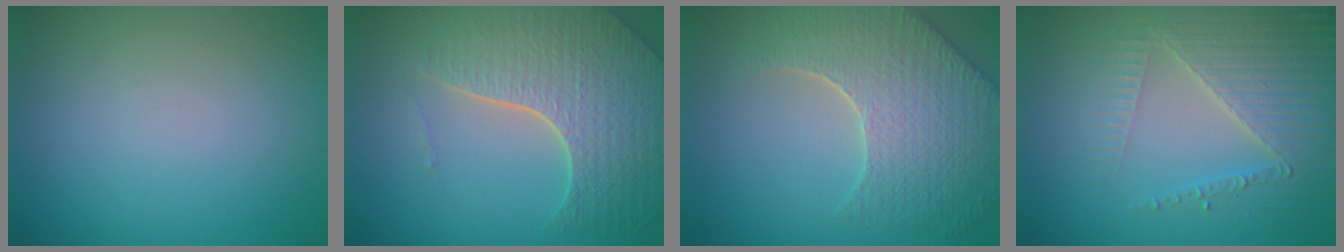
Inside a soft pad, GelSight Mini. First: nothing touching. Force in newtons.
{"total": 7.7, "press": 5.6, "slide": 5.3}
{"total": 8.0, "press": 5.9, "slide": 5.4}
{"total": 4.3, "press": 4.1, "slide": 1.3}